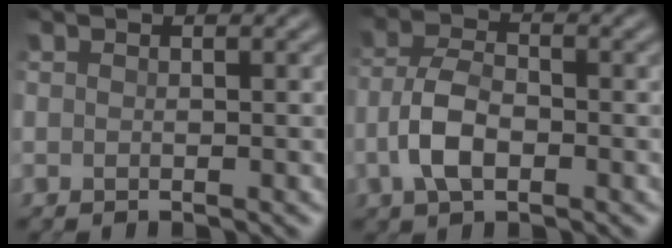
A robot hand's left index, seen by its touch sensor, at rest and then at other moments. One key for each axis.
{"total": 4.2, "fx": -1.4, "fy": 2.1, "fz": 3.3, "tx": -0.071, "ty": 0.008, "tz": -0.032}